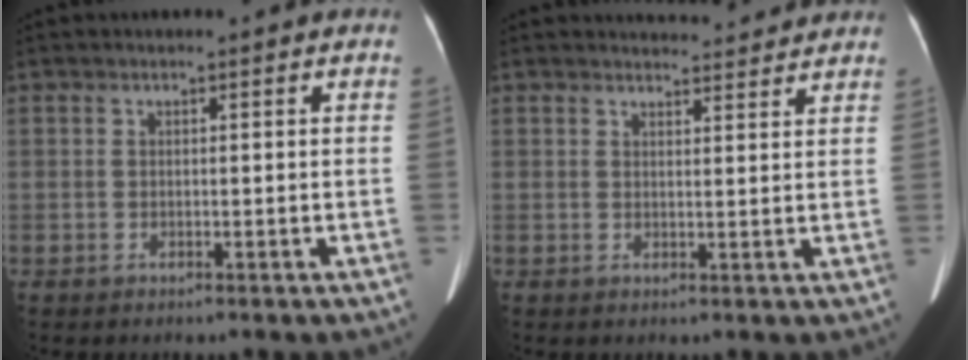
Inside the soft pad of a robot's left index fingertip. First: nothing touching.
{"total": 6.7, "force": [6.5, 1.1, 0.9], "torque": [-0.008, 0.009, 0.068]}